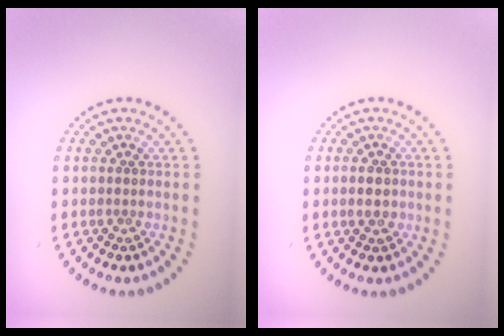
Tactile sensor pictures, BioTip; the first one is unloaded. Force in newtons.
{"total": 1.5, "press": 1.5, "slide": 0.1}